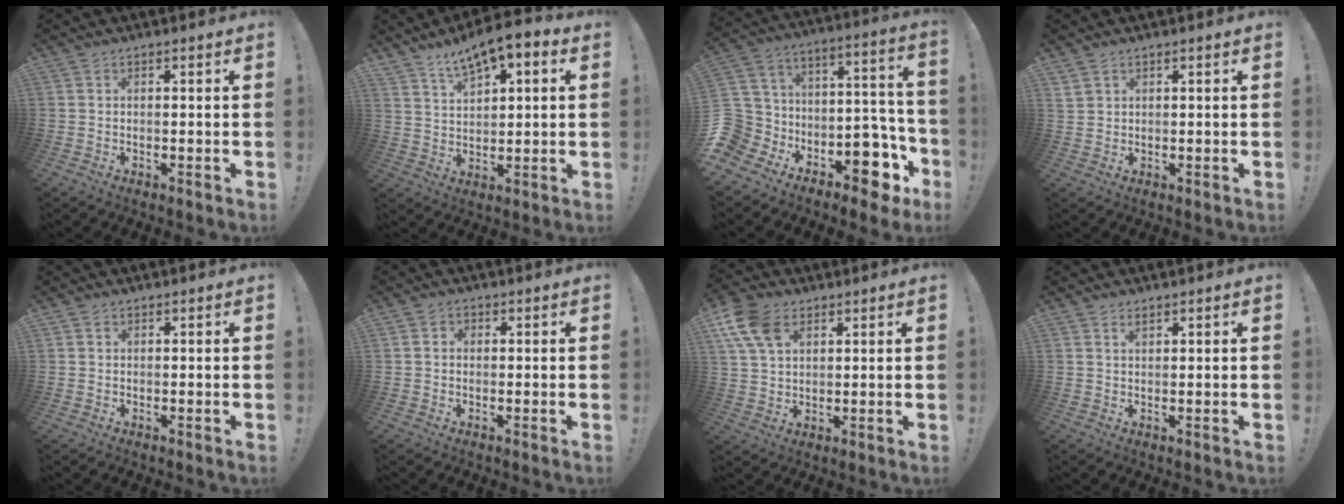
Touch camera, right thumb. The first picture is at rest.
{"total": 9.0, "force": [6.5, 3.7, 5.0], "torque": [-0.086, -0.038, 0.119]}
{"total": 14.4, "force": [-7.6, 9.4, 7.9], "torque": [-0.126, 0.019, -0.117]}
{"total": 2.5, "force": [1.8, 1.5, 0.9], "torque": [-0.012, -0.009, 0.034]}
{"total": 0.6, "force": [0.3, 0.6, -0.1], "torque": [0.007, -0.001, 0.004]}
{"total": 2.1, "force": [-0.2, 1.7, 1.1], "torque": [-0.011, 0.002, -0.005]}
{"total": 11.5, "force": [5.2, 7.7, 6.8], "torque": [-0.130, -0.012, 0.101]}
{"total": 1.4, "force": [1.1, 0.6, 0.7], "torque": [0.002, -0.008, 0.018]}